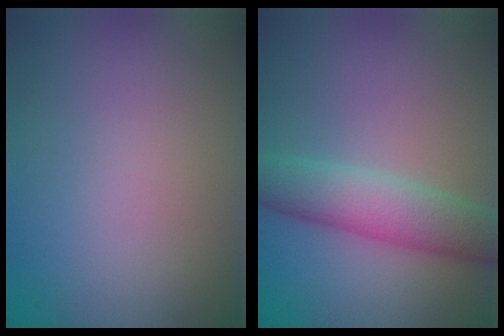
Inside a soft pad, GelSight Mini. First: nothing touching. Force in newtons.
{"total": 5.3, "press": 5.3, "slide": 0.0}